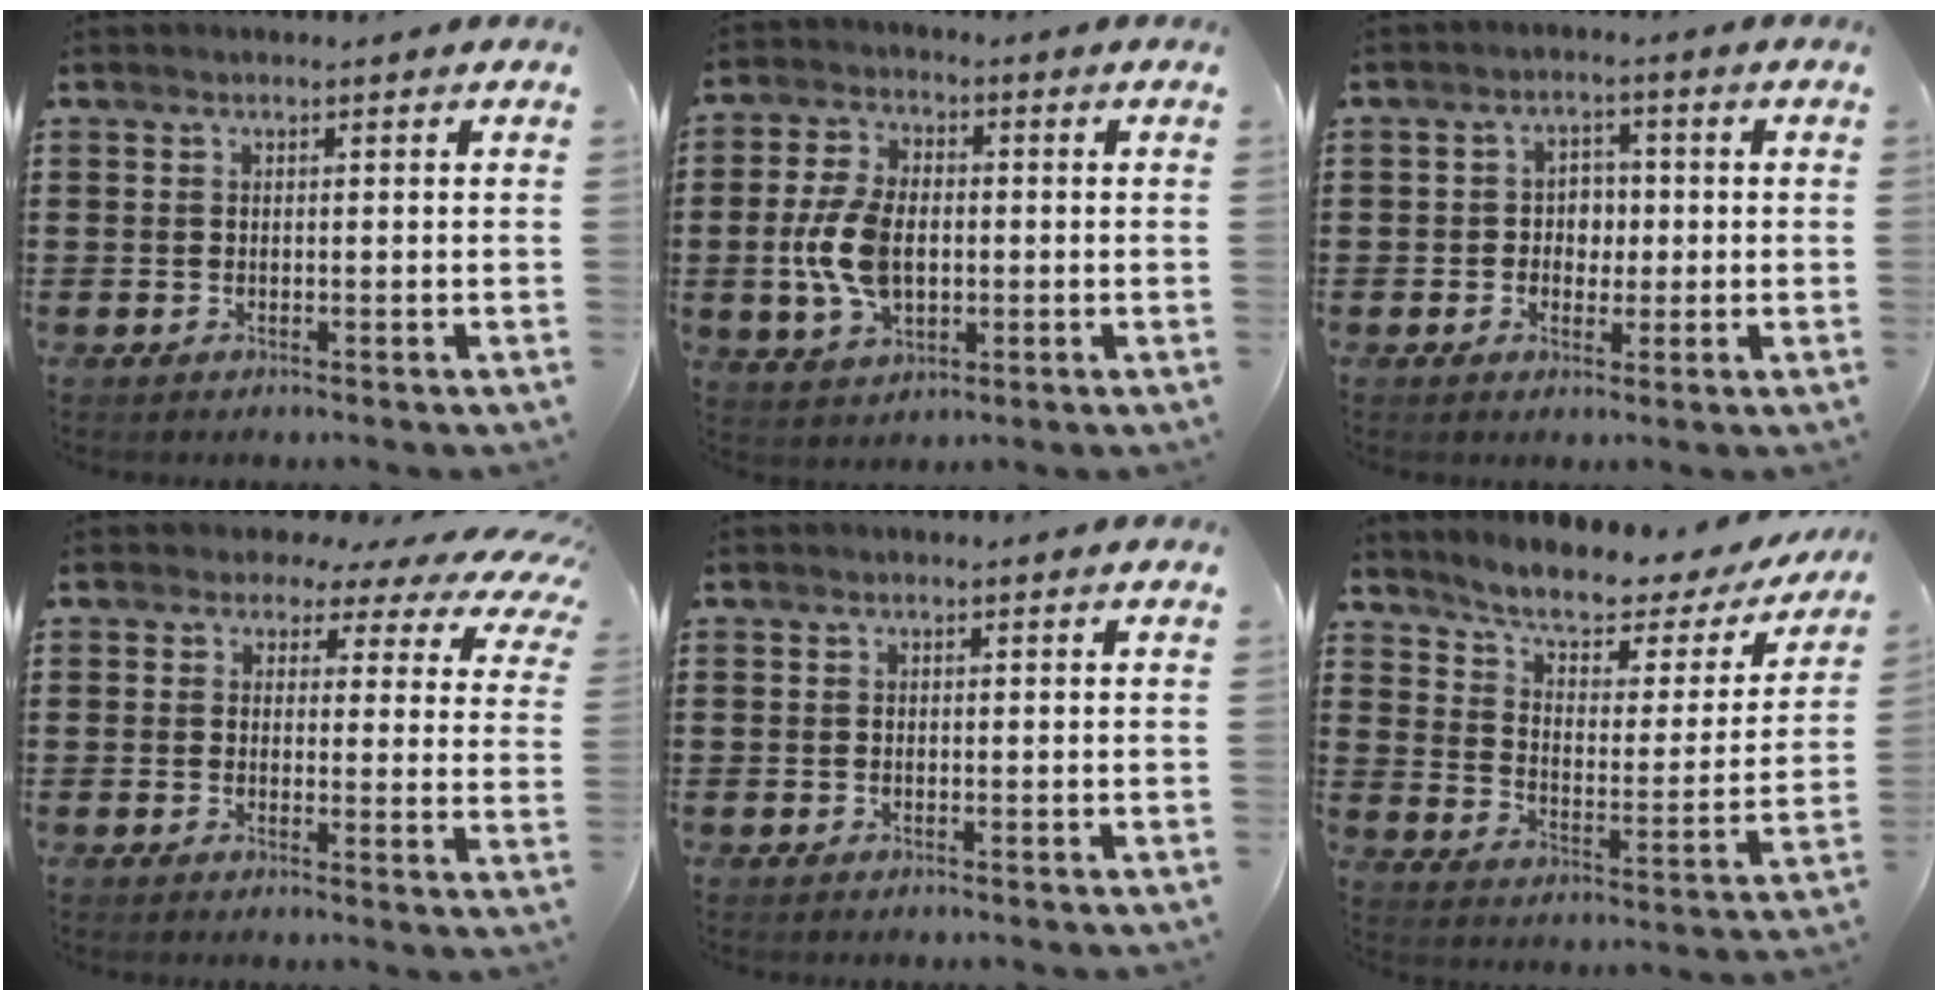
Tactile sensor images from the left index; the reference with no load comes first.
{"total": 9.2, "force": [-0.8, 5.6, 7.2], "torque": [-0.178, 0.002, -0.021]}
{"total": 3.6, "force": [-0.3, 3.1, 1.8], "torque": [-0.039, 0.006, -0.015]}
{"total": 3.5, "force": [2.3, 2.2, 1.4], "torque": [-0.029, -0.015, 0.032]}
{"total": 0.0}
{"total": 6.2, "force": [5.0, 1.6, 3.3], "torque": [-0.079, -0.029, 0.079]}